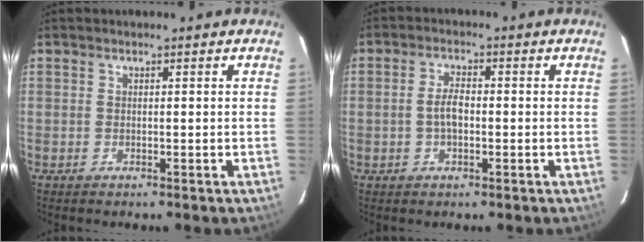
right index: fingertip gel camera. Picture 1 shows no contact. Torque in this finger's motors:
{"motor_torque": [-0.10, 0.08, -0.04, 0.00]}